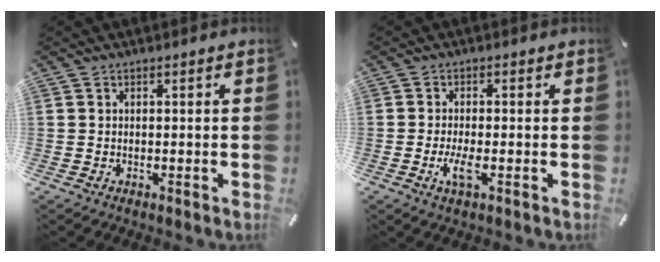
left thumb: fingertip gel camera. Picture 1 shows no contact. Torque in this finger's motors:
{"motor_torque": [0.00, 0.06, 0.00, 0.00, 0.00]}